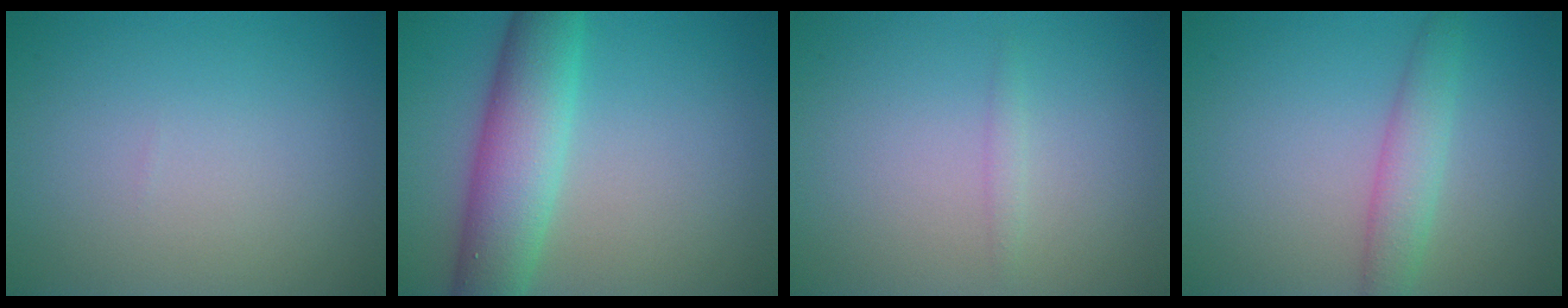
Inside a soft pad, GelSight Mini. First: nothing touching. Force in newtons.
{"total": 7.0, "press": 7.0, "slide": 0.4}
{"total": 0.7, "press": 0.7, "slide": 0.1}
{"total": 2.8, "press": 2.8, "slide": 0.1}